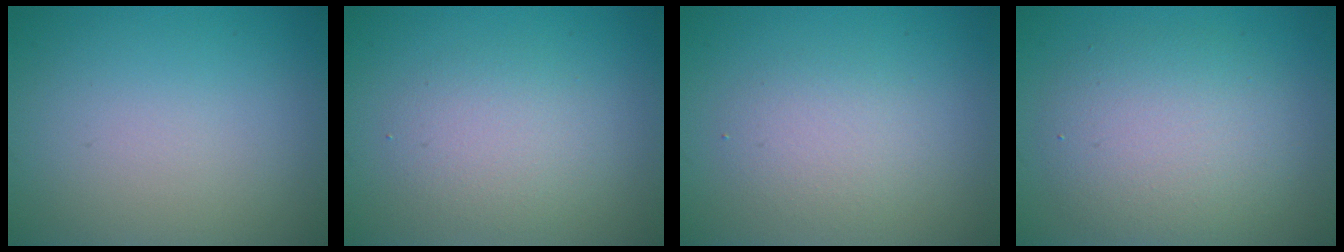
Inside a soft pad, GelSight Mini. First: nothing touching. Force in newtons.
{"total": 2.8, "press": 2.8, "slide": 0.2}
{"total": 2.5, "press": 2.5, "slide": 0.2}
{"total": 5.3, "press": 5.3, "slide": 0.1}